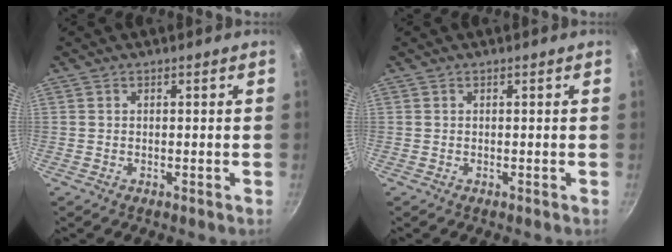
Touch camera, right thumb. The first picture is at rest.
{"total": 0.0}